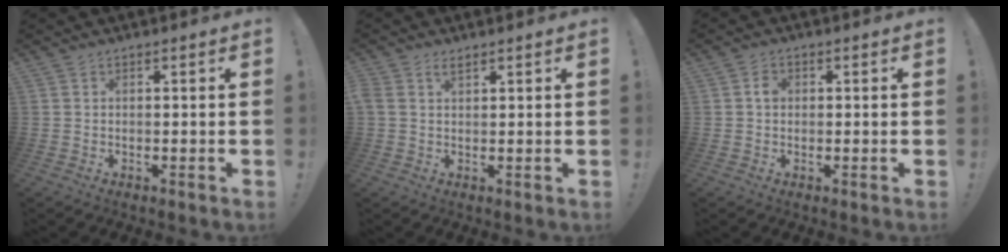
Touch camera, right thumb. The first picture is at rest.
{"total": 2.1, "force": [1.4, 0.9, 1.2], "torque": [-0.023, 0.000, 0.025]}
{"total": 2.1, "force": [0.1, 1.6, 1.4], "torque": [-0.012, 0.000, -0.002]}